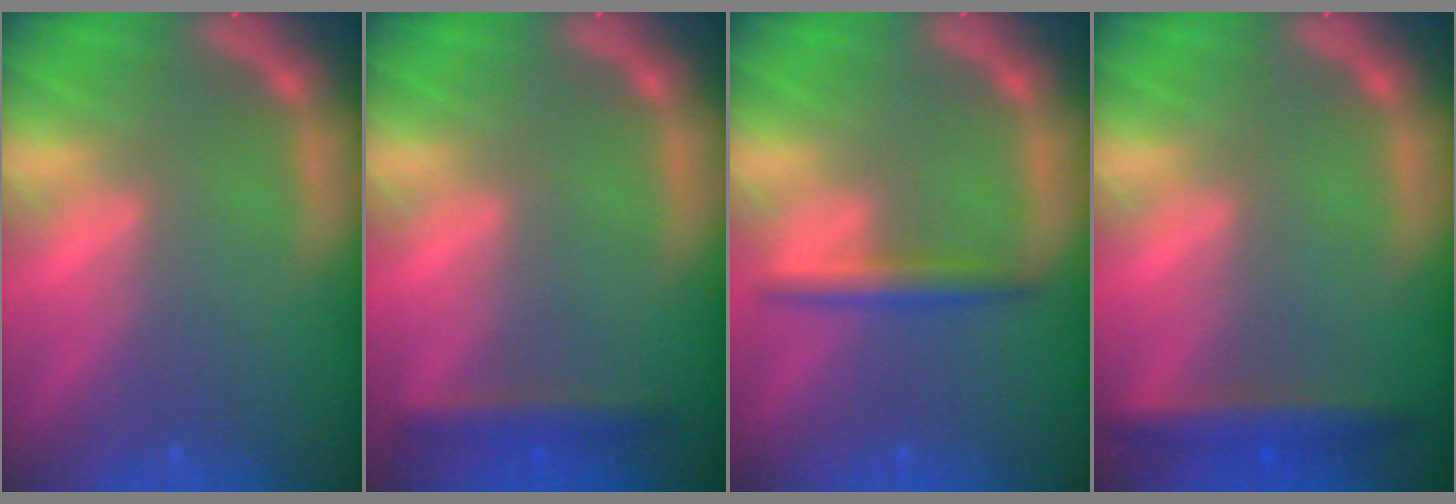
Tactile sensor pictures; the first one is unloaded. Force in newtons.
{"total": 2.4}
{"total": 2.4}
{"total": 3.5}